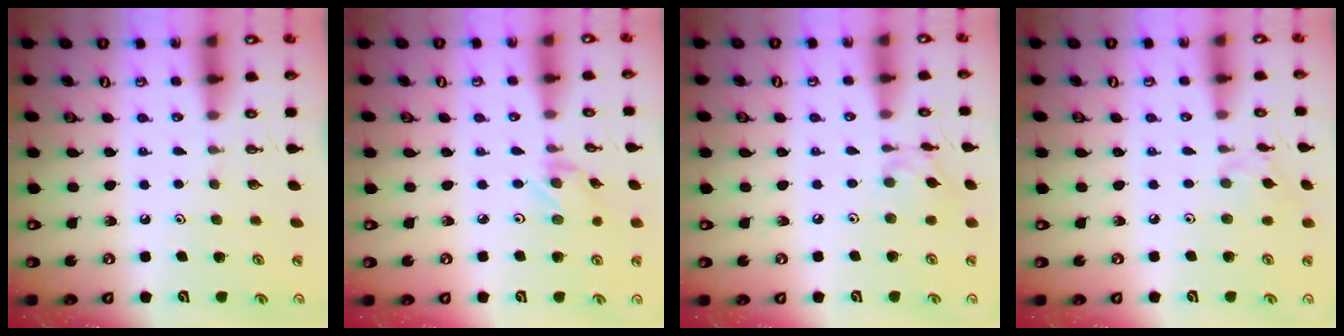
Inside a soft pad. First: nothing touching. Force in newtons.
{"total": 1.2, "press": 1.2, "slide": 0.3}
{"total": 8.5, "press": 8.5, "slide": 0.5}
{"total": 4.5, "press": 4.5, "slide": 0.4}